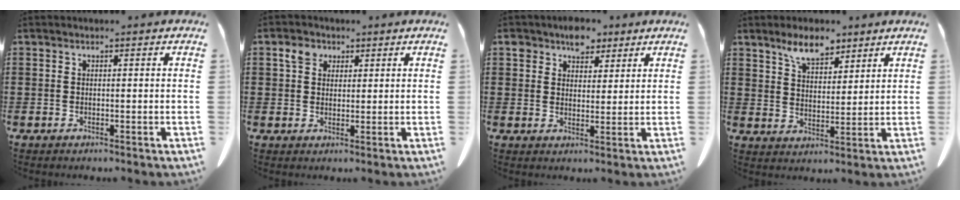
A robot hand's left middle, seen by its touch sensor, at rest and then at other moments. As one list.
[{"total": 3.1, "force": [1.7, 2.3, 1.2], "torque": [-0.032, 0.007, 0.030]}, {"total": 5.5, "force": [3.9, 3.4, 1.7], "torque": [-0.027, -0.002, 0.070]}, {"total": 6.3, "force": [4.9, 2.7, 3.0], "torque": [-0.065, -0.006, 0.089]}]